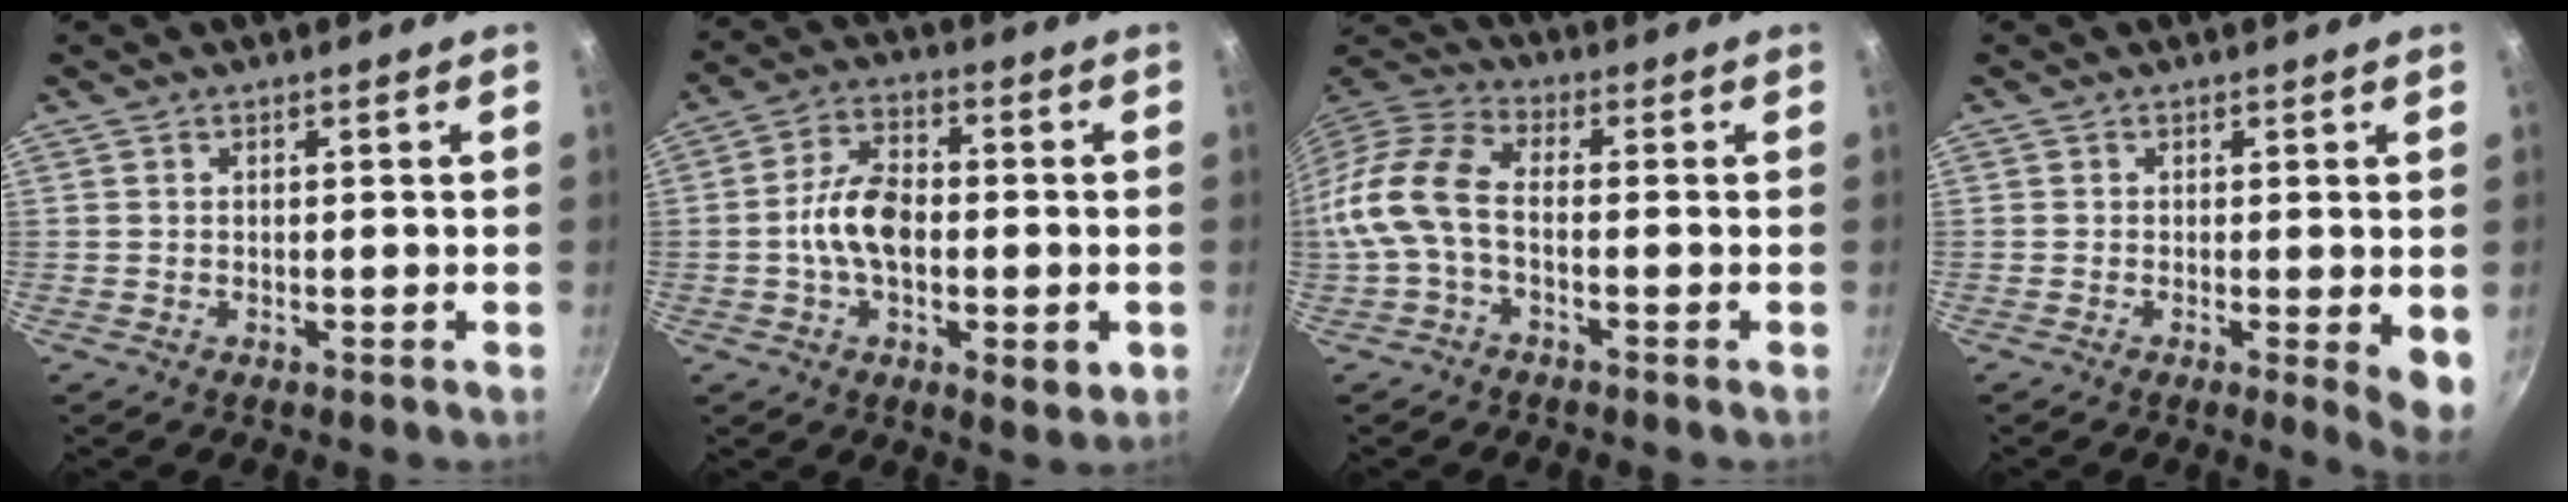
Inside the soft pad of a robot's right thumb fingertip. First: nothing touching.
{"total": 13.1, "force": [-1.7, 6.9, 10.9], "torque": [-0.175, 0.019, -0.036]}
{"total": 11.1, "force": [-2.3, 6.1, 8.9], "torque": [-0.186, 0.035, -0.065]}
{"total": 4.6, "force": [-0.3, 1.1, 4.5], "torque": [-0.050, -0.013, -0.005]}